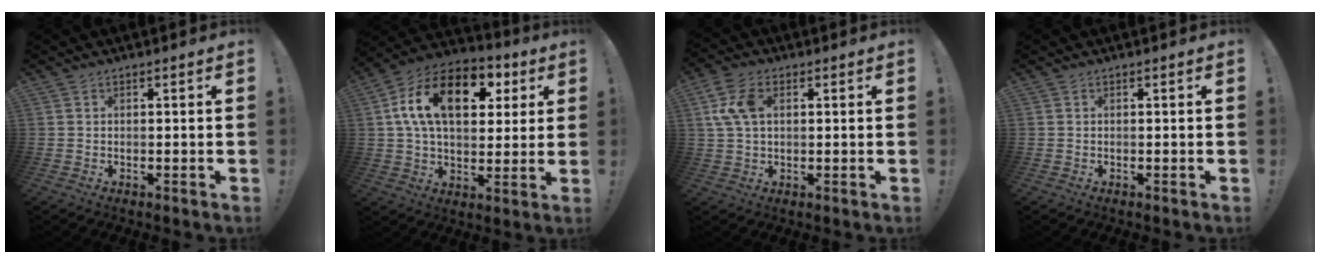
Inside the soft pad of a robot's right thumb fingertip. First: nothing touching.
{"total": 19.4, "force": [6.1, 12.0, 14.0], "torque": [-0.223, -0.006, 0.103]}
{"total": 9.1, "force": [2.2, 5.6, 6.8], "torque": [-0.145, 0.010, 0.043]}
{"total": 0.0}